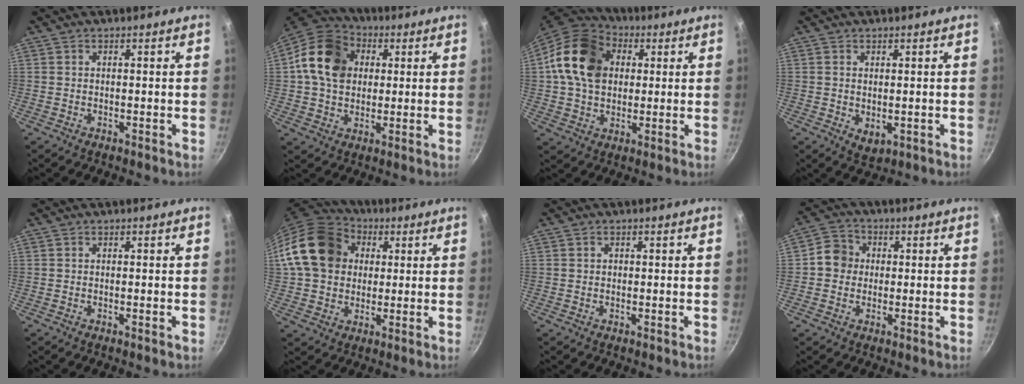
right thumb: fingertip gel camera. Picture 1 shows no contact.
{"total": 15.1, "force": [2.8, 11.9, 8.8], "torque": [-0.138, 0.017, 0.034]}
{"total": 16.9, "force": [3.3, 12.9, 10.5], "torque": [-0.169, 0.015, 0.045]}
{"total": 3.0, "force": [0.1, 1.9, 2.3], "torque": [-0.035, -0.010, 0.006]}
{"total": 0.5, "force": [-0.2, 0.0, 0.5], "torque": [-0.011, 0.001, -0.005]}
{"total": 16.9, "force": [3.3, 13.8, 9.2], "torque": [-0.145, 0.027, 0.048]}
{"total": 0.6, "force": [0.1, 0.5, 0.2], "torque": [0.000, 0.003, 0.001]}
{"total": 5.8, "force": [0.0, 5.3, 2.2], "torque": [-0.010, 0.013, -0.017]}